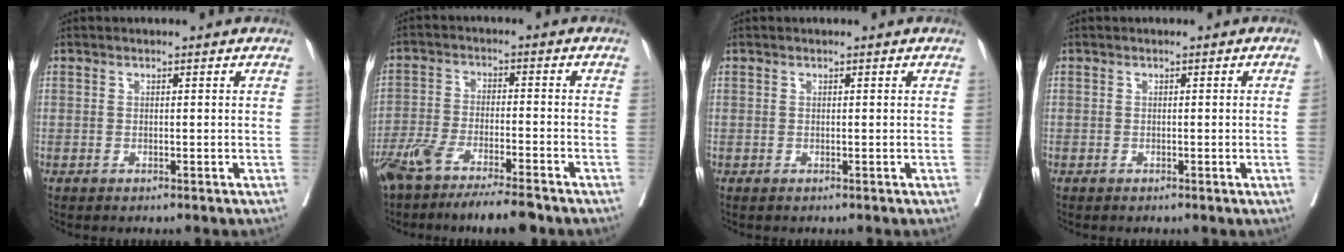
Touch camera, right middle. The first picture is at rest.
{"total": 12.2, "force": [-9.7, 1.4, 7.3], "torque": [-0.123, -0.020, -0.161]}
{"total": 0.0}
{"total": 1.0, "force": [-0.1, -0.4, 0.9], "torque": [-0.008, 0.000, 0.000]}